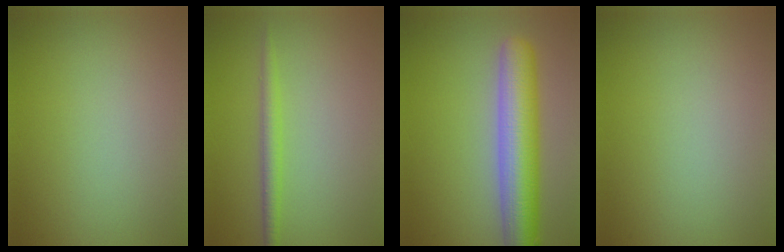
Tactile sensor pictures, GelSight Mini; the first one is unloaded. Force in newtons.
{"total": 1.9, "press": 1.9, "slide": 0.0}
{"total": 7.6, "press": 7.6, "slide": 0.4}
{"total": 0.0}